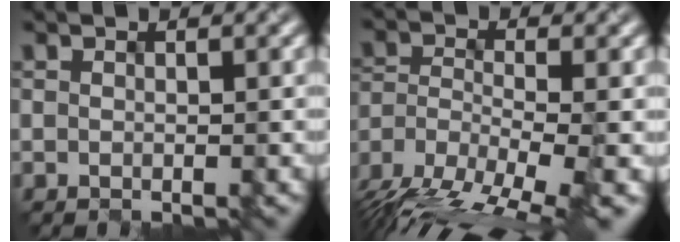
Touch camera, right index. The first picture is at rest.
{"total": 11.5, "force": [-8.2, 4.4, 6.7], "torque": [-0.132, -0.013, -0.127]}